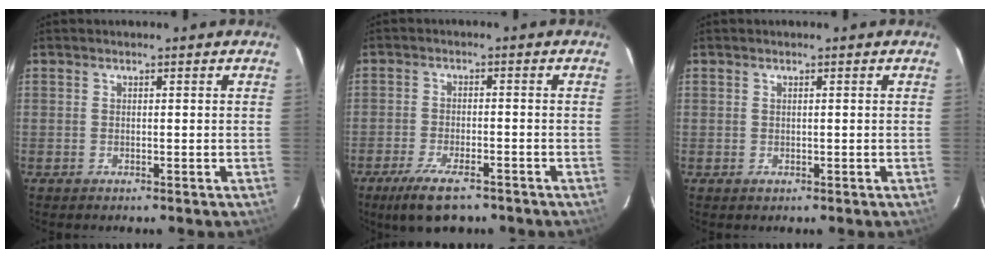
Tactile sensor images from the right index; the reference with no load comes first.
{"total": 8.6, "force": [-6.2, 2.7, 5.3], "torque": [-0.124, -0.017, -0.106]}
{"total": 0.6, "force": [0.1, 0.6, 0.0], "torque": [0.002, 0.002, 0.001]}